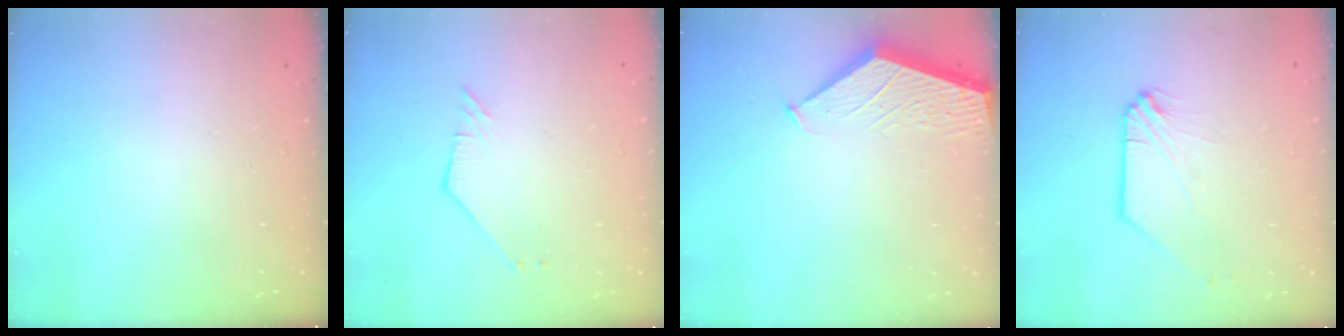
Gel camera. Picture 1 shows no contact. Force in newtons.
{"total": 2.0, "press": 2.0, "slide": 0.1}
{"total": 1.5, "press": 1.5, "slide": 0.2}
{"total": 0.9, "press": 0.9, "slide": 0.1}